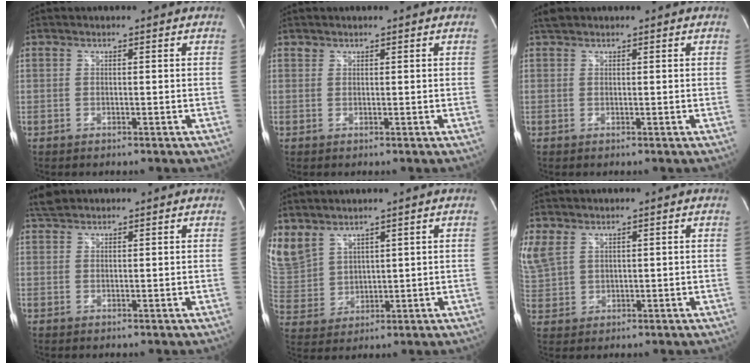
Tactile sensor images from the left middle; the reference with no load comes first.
{"total": 0.6, "force": [0.5, 0.3, -0.1], "torque": [0.000, 0.002, 0.008]}
{"total": 1.3, "force": [1.2, 0.4, 0.3], "torque": [-0.013, 0.014, 0.026]}
{"total": 2.6, "force": [2.4, 0.7, 0.5], "torque": [-0.016, 0.014, 0.047]}
{"total": 10.1, "force": [7.9, 5.4, 3.4], "torque": [-0.103, 0.008, 0.183]}
{"total": 6.8, "force": [4.0, 4.5, 3.2], "torque": [-0.098, 0.011, 0.098]}